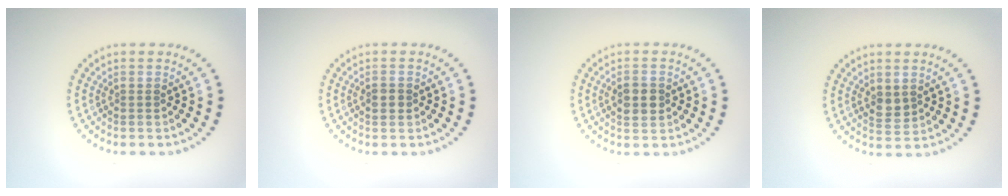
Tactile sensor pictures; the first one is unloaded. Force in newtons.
{"total": 1.7, "press": 1.7, "slide": 0.2}
{"total": 3.0, "press": 3.0, "slide": 0.1}
{"total": 1.8, "press": 1.7, "slide": 0.4}